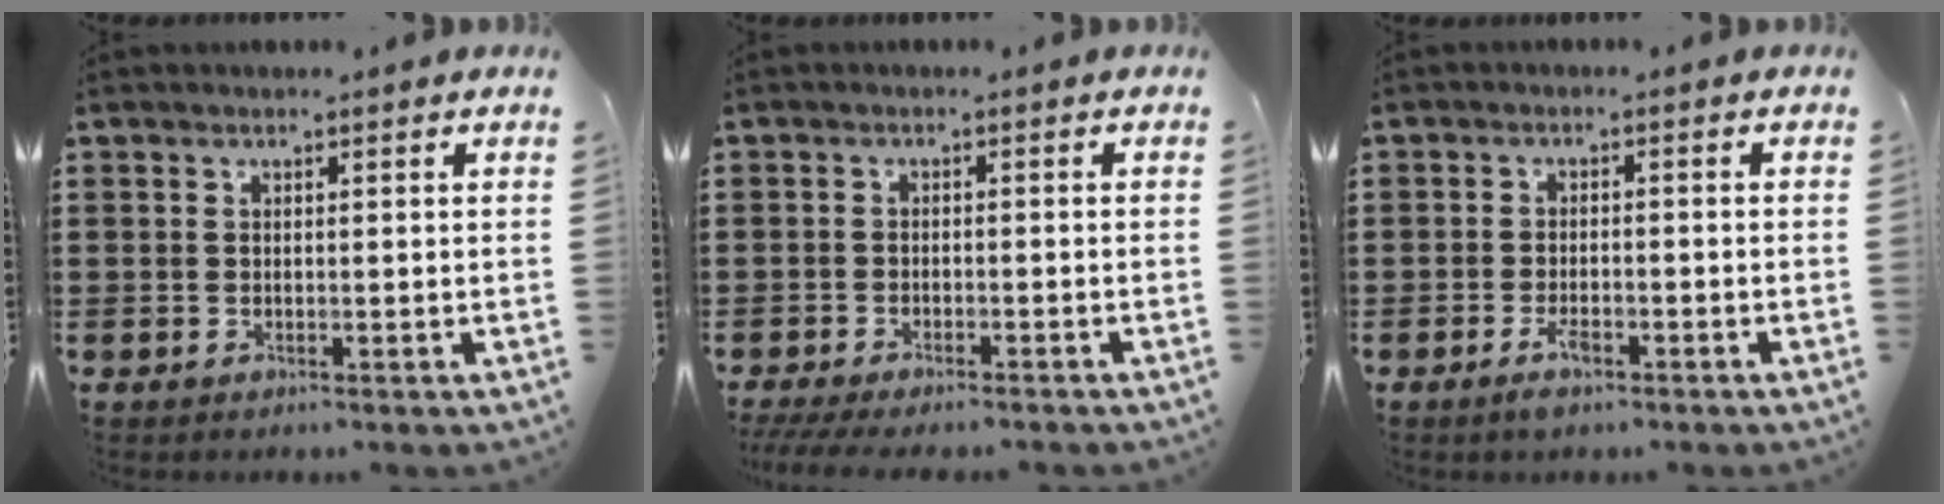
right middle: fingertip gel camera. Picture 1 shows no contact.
{"total": 2.5, "force": [-2.3, 0.1, 0.8], "torque": [-0.023, -0.003, -0.050]}
{"total": 2.9, "force": [-1.7, 1.0, 2.2], "torque": [-0.052, -0.004, -0.035]}